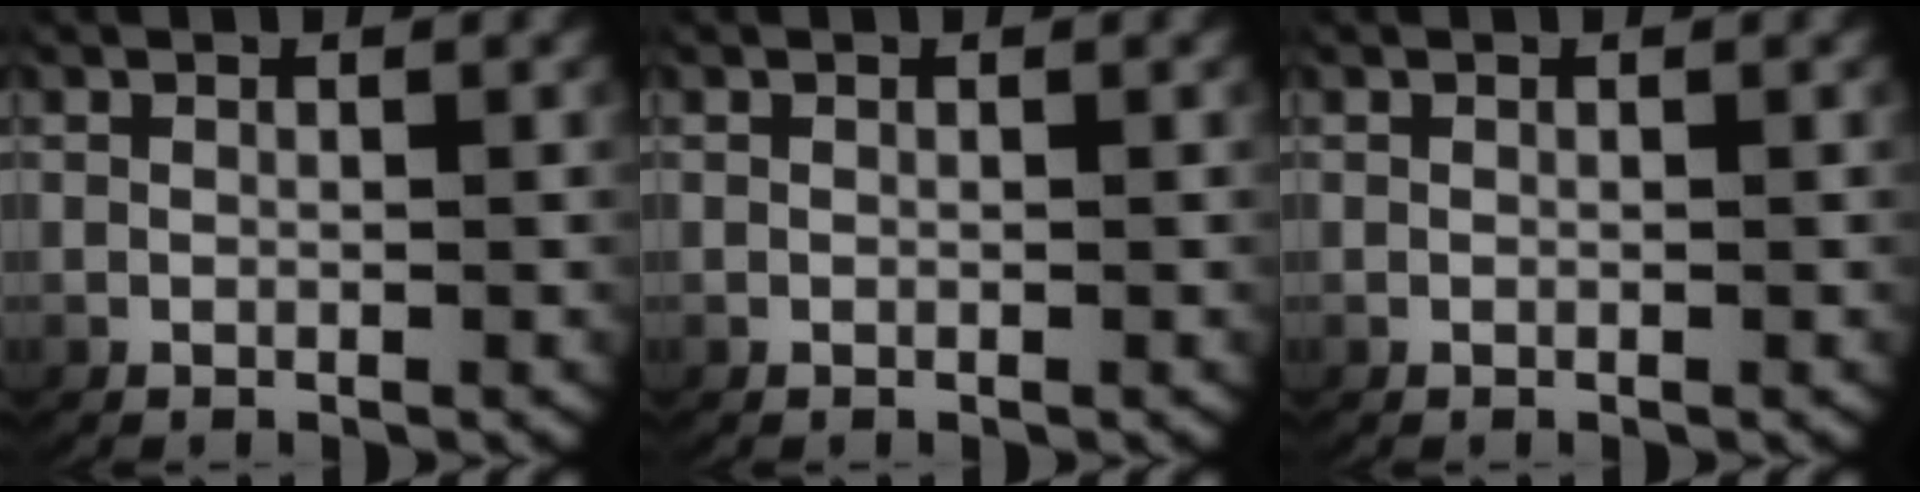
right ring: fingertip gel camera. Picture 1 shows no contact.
{"total": 0.0}
{"total": 0.0}